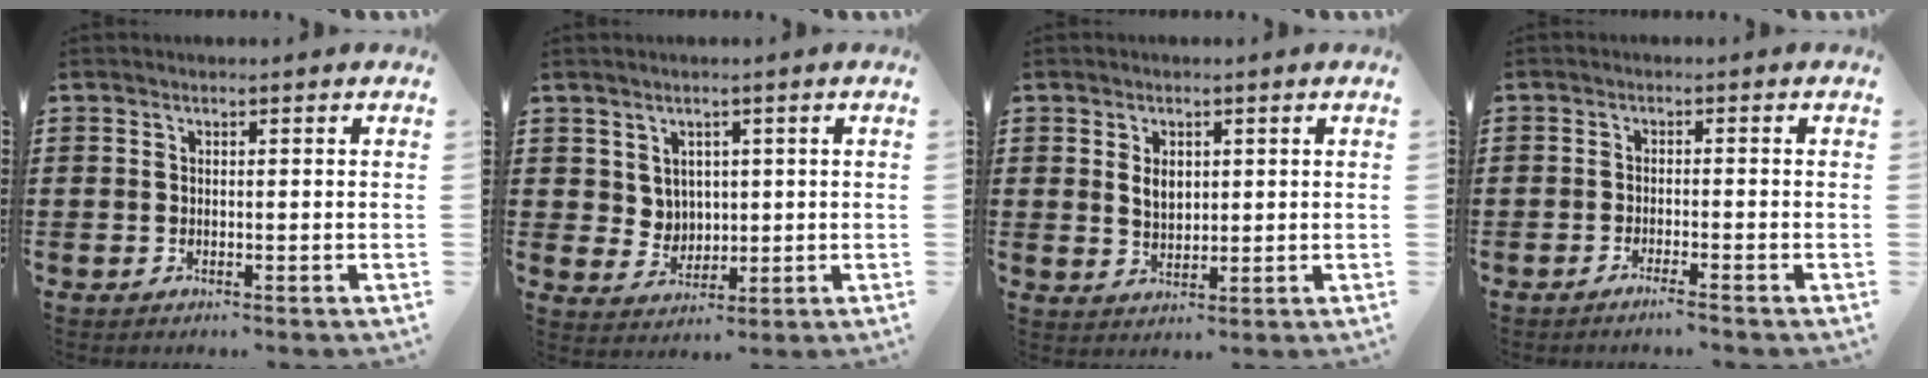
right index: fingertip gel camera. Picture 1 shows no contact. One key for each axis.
{"total": 3.8, "fx": 2.2, "fy": 3.0, "fz": 0.7, "tx": -0.021, "ty": 0.003, "tz": 0.039}
{"total": 2.9, "fx": 0.8, "fy": 1.9, "fz": 2.1, "tx": -0.038, "ty": 0.006, "tz": 0.012}
{"total": 1.7, "fx": -1.5, "fy": -0.2, "fz": 0.8, "tx": -0.013, "ty": -0.001, "tz": -0.028}